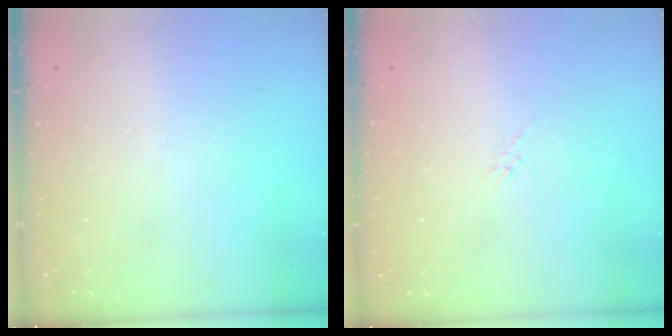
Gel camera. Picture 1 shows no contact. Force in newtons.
{"total": 0.5, "press": 0.5, "slide": 0.2}